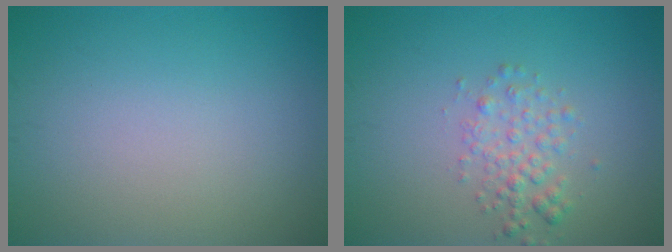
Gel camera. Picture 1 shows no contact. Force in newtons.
{"total": 2.2, "press": 2.2, "slide": 0.1}